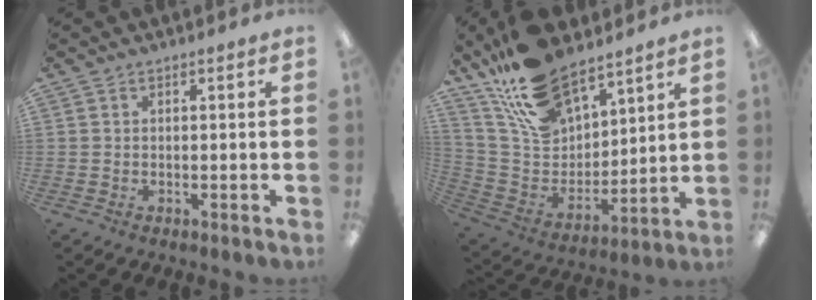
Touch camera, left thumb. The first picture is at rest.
{"total": 20.2, "force": [15.2, 9.8, 9.1], "torque": [-0.181, -0.086, 0.281]}